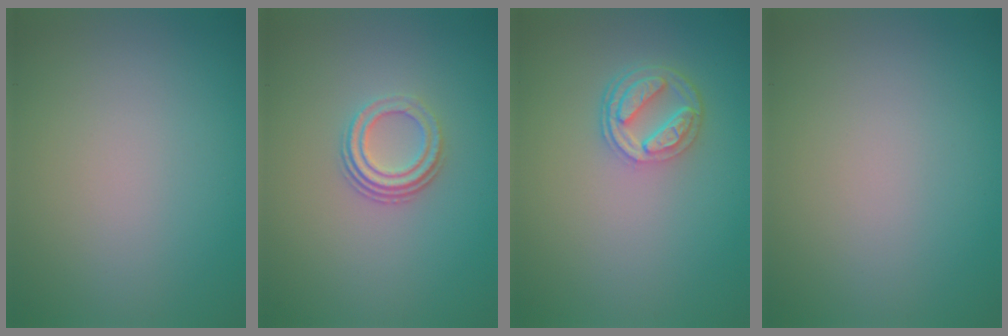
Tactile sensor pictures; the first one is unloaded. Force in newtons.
{"total": 3.0, "press": 2.2, "slide": 2.0}
{"total": 4.0, "press": 3.1, "slide": 2.5}
{"total": 0.0}